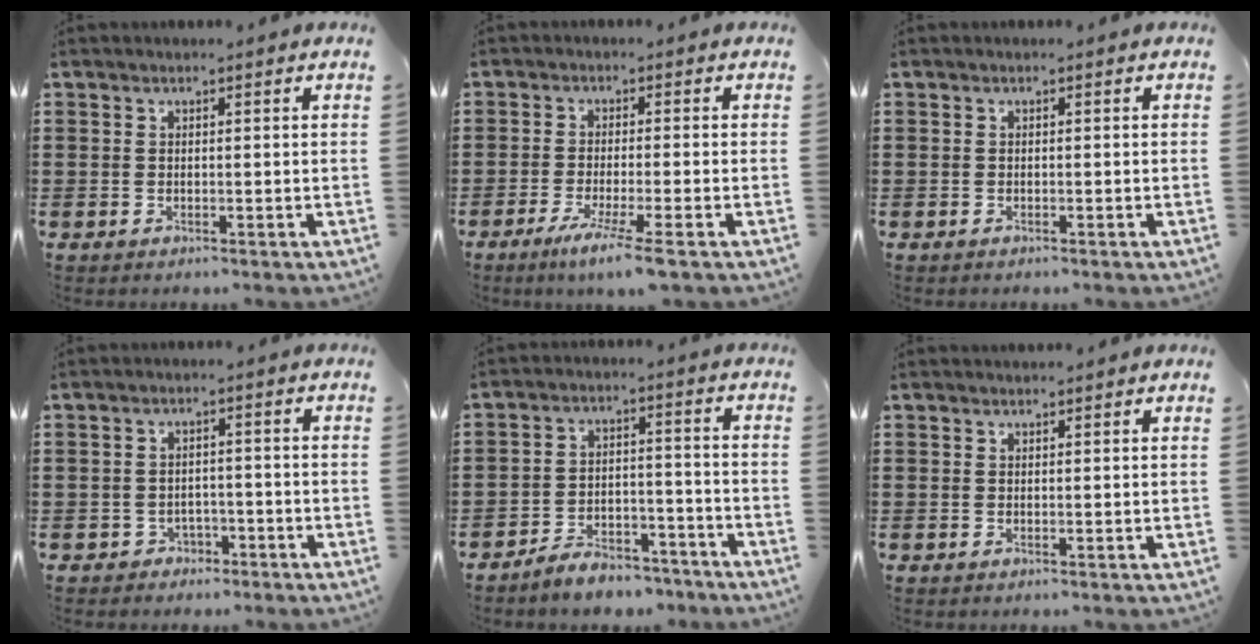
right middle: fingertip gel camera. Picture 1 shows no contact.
{"total": 4.9, "force": [-3.4, -0.7, 3.5], "torque": [-0.067, -0.019, -0.062]}
{"total": 0.0}
{"total": 2.0, "force": [-1.7, 1.0, 0.0], "torque": [-0.011, 0.000, -0.040]}
{"total": 5.5, "force": [-5.3, 0.9, 0.9], "torque": [-0.013, 0.014, -0.106]}
{"total": 0.6, "force": [0.6, 0.0, 0.0], "torque": [0.006, -0.003, 0.009]}